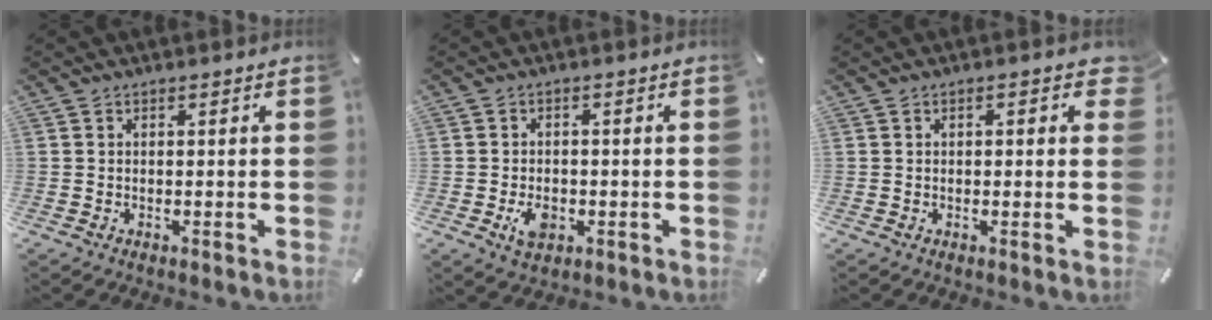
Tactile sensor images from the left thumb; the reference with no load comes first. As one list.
[{"total": 4.8, "force": [-1.4, 3.4, 3.1], "torque": [-0.056, 0.002, -0.026]}, {"total": 1.8, "force": [0.2, 0.9, 1.5], "torque": [-0.014, -0.001, -0.002]}]